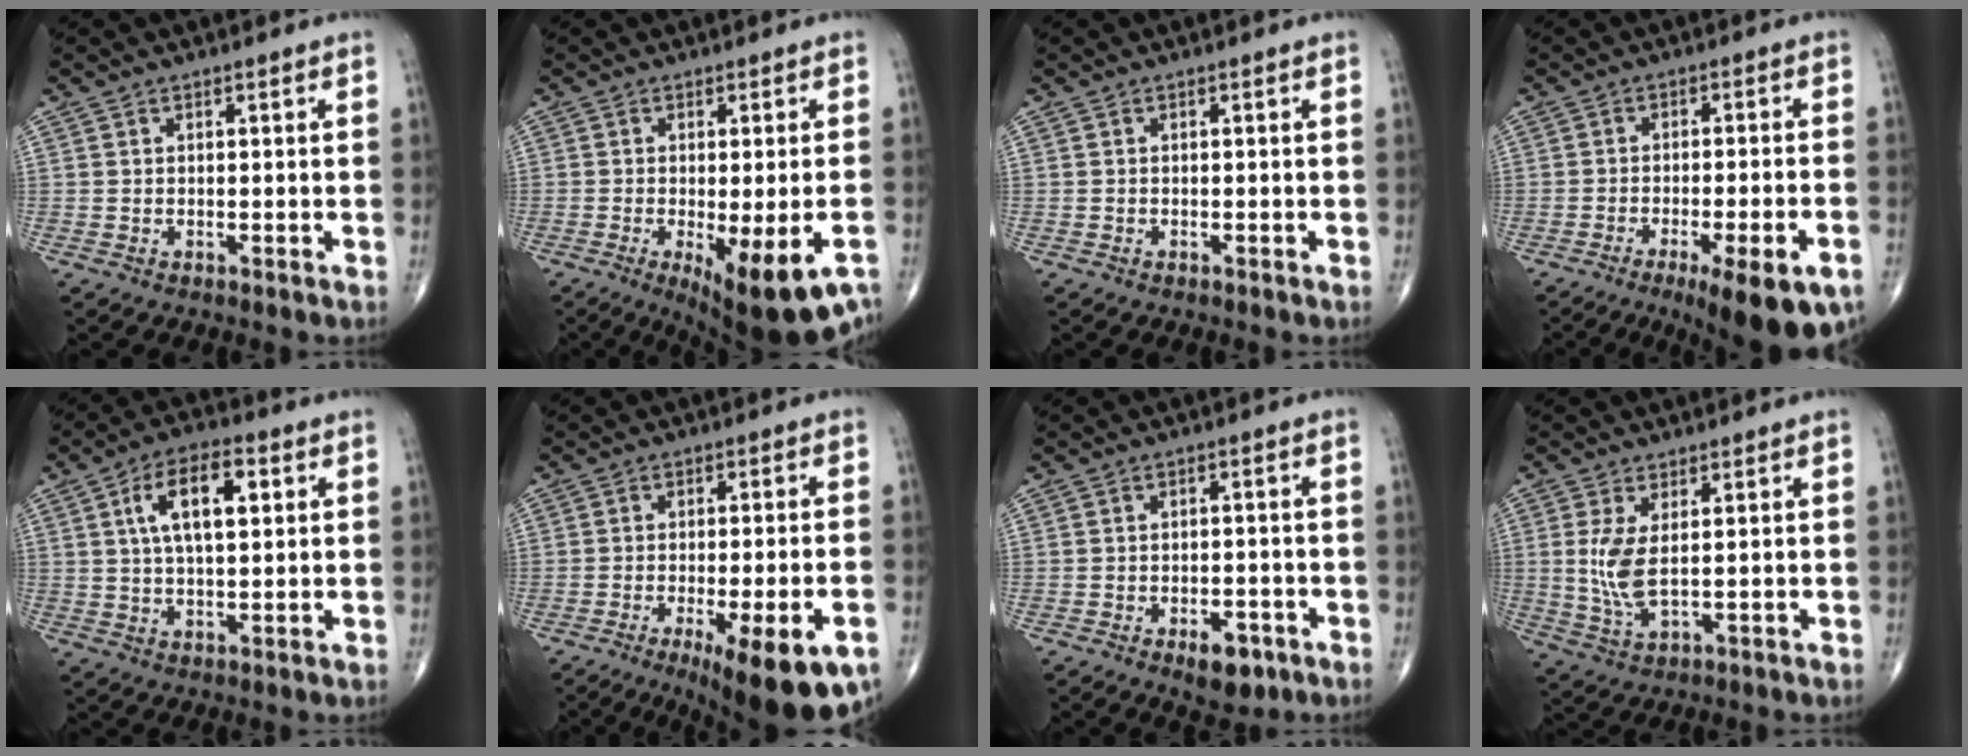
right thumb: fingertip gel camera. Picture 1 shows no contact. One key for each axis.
{"total": 14.2, "fx": -7.7, "fy": 3.9, "fz": 11.3, "tx": -0.120, "ty": -0.004, "tz": -0.103}
{"total": 0.0}
{"total": 14.1, "fx": -8.0, "fy": 3.3, "fz": 11.2, "tx": -0.127, "ty": 0.012, "tz": -0.113}
{"total": 11.0, "fx": 3.1, "fy": 5.0, "fz": 9.3, "tx": -0.152, "ty": 0.007, "tz": 0.050}
{"total": 16.9, "fx": -8.7, "fy": 4.6, "fz": 13.7, "tx": -0.152, "ty": 0.009, "tz": -0.119}
{"total": 5.8, "fx": -3.1, "fy": 2.9, "fz": 3.9, "tx": -0.042, "ty": 0.012, "tz": -0.038}
{"total": 6.2, "fx": 0.8, "fy": 2.3, "fz": 5.7, "tx": -0.132, "ty": -0.015, "tz": 0.024}